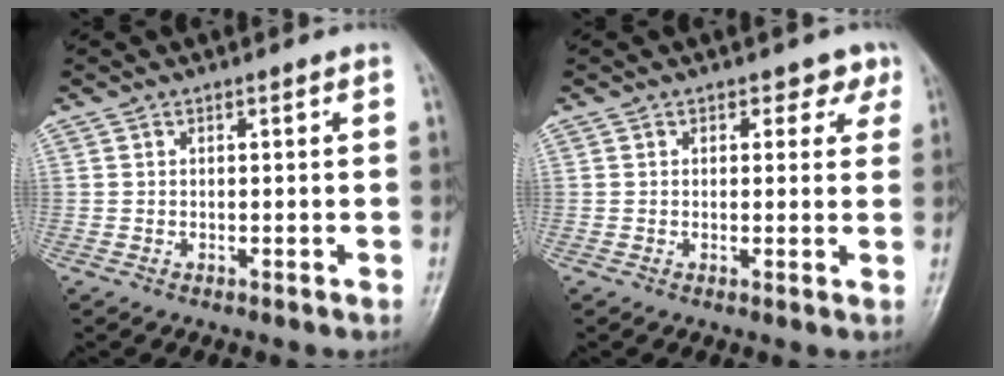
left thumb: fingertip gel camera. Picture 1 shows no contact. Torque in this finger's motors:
{"motor_torque": [-0.03, 0.04, -0.11, -0.06, 0.02]}